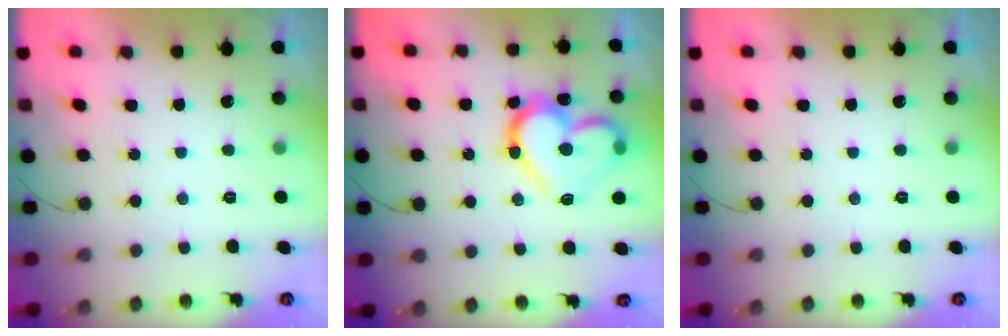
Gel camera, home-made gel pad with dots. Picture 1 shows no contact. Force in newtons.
{"total": 18.5, "press": 18.3, "slide": 2.3}
{"total": 0.0}